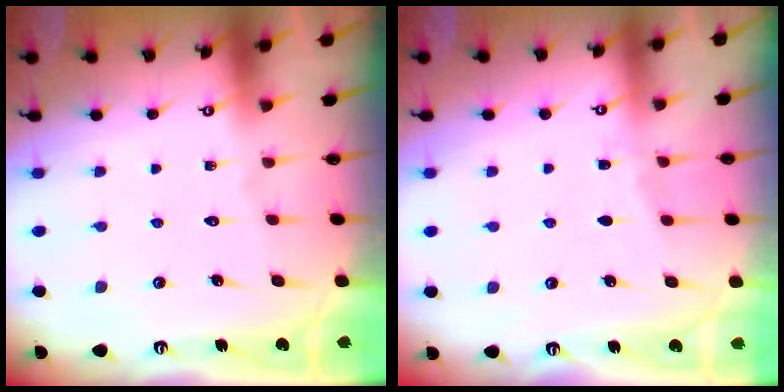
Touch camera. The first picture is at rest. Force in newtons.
{"total": 2.9, "press": 2.9, "slide": 0.4}